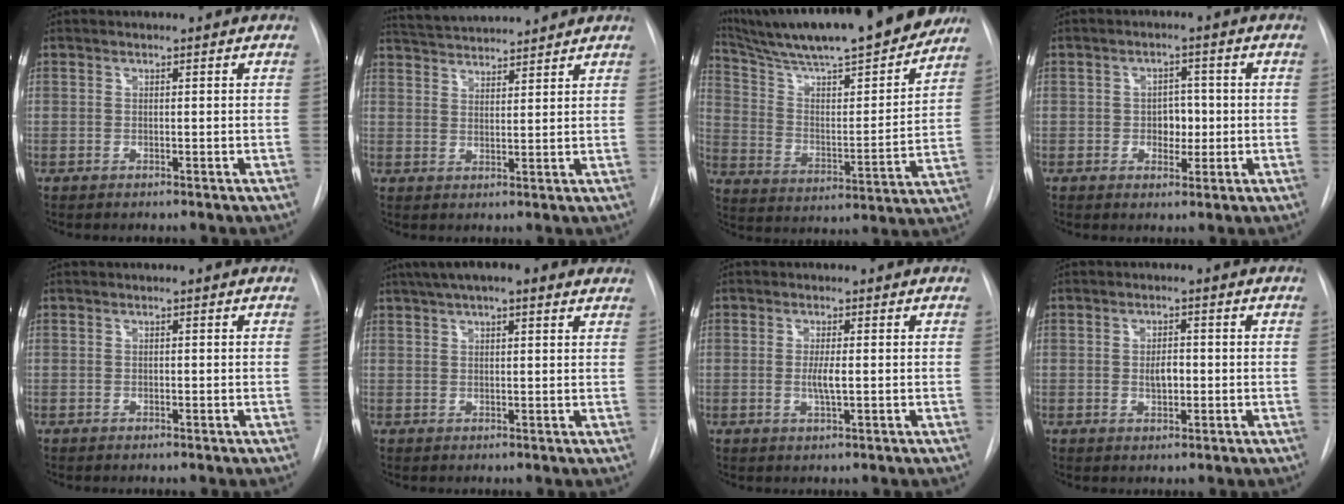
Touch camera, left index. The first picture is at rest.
{"total": 10.0, "force": [9.6, 0.7, 2.8], "torque": [-0.058, 0.027, 0.151]}
{"total": 25.6, "force": [22.4, 2.4, 12.1], "torque": [-0.207, -0.025, 0.332]}
{"total": 3.7, "force": [-0.3, 2.6, 2.6], "torque": [-0.031, 0.005, -0.003]}
{"total": 0.0}
{"total": 11.1, "force": [8.1, 2.6, 7.1], "torque": [-0.118, 0.042, 0.116]}
{"total": 2.7, "force": [-0.2, 0.3, 2.7], "torque": [-0.054, -0.006, -0.003]}
{"total": 2.8, "force": [-0.2, 1.4, 2.5], "torque": [-0.041, 0.000, -0.003]}